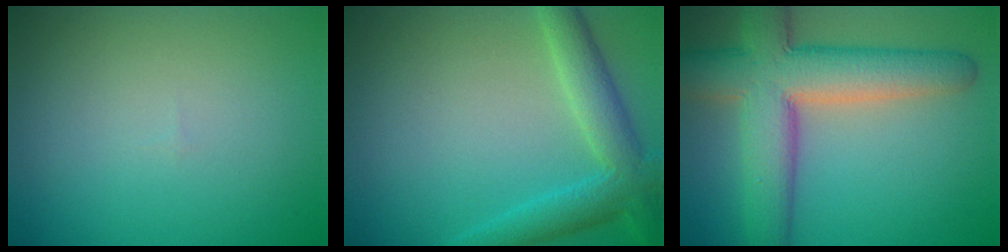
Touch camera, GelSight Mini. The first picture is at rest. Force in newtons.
{"total": 5.1, "press": 5.1, "slide": 0.2}
{"total": 9.8, "press": 9.8, "slide": 0.7}